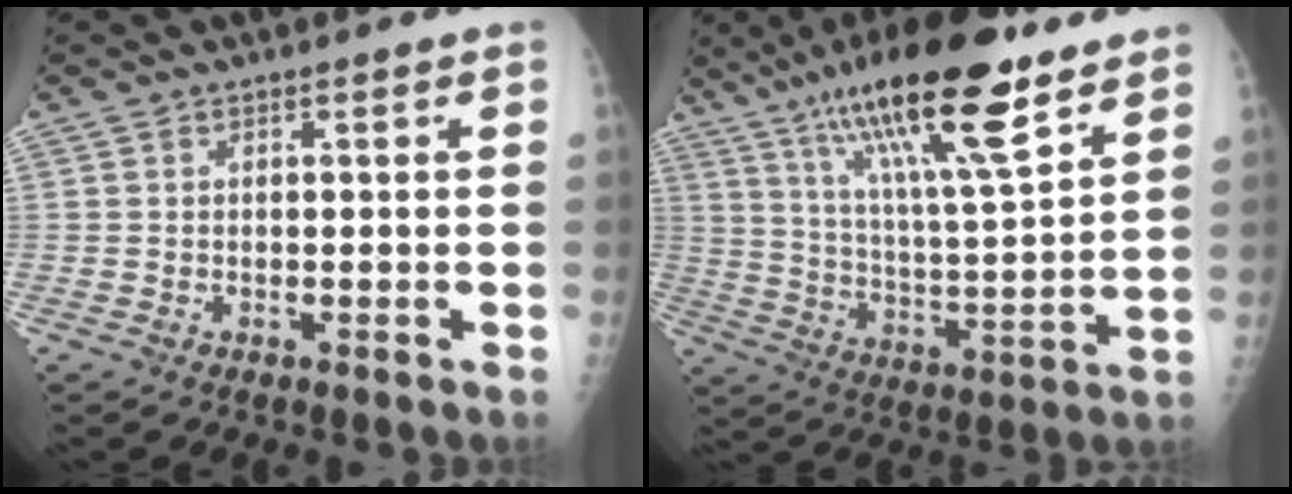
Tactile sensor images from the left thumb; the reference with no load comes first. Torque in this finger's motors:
{"motor_torque": [1.21, -0.03, 1.59, -1.16, 0.50]}